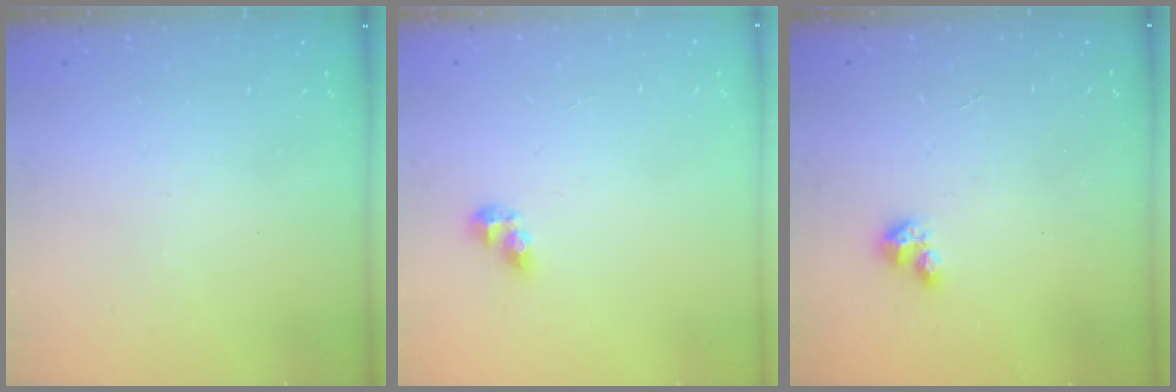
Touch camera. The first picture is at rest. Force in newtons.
{"total": 5.7, "press": 5.7, "slide": 0.6}
{"total": 2.6, "press": 2.6, "slide": 0.2}